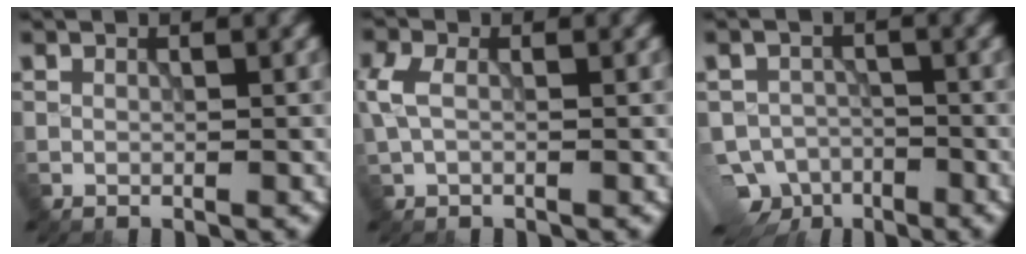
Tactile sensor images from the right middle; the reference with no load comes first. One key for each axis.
{"total": 3.0, "fx": -0.1, "fy": 1.9, "fz": 2.3, "tx": -0.056, "ty": 0.007, "tz": -0.005}
{"total": 7.3, "fx": -5.6, "fy": 4.5, "fz": 1.5, "tx": -0.012, "ty": -0.012, "tz": -0.083}